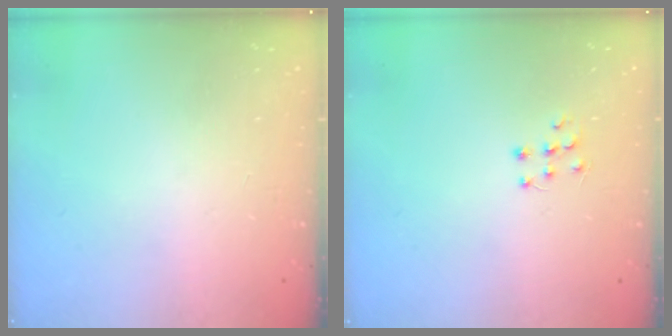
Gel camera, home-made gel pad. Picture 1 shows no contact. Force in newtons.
{"total": 6.2, "press": 6.2, "slide": 0.4}